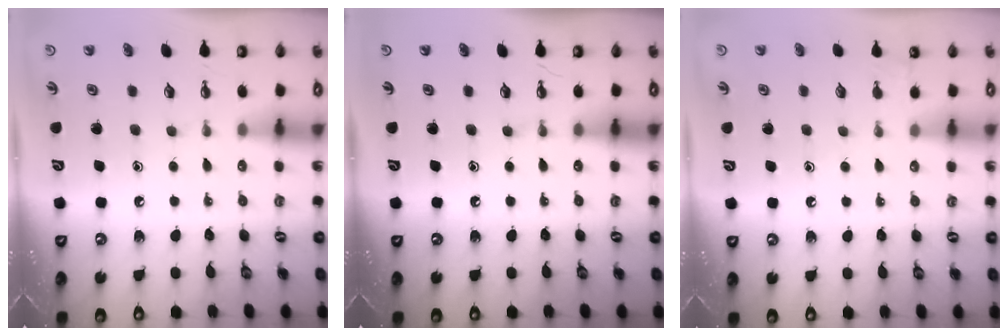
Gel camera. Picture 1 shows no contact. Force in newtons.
{"total": 0.0}
{"total": 2.9, "press": 2.9, "slide": 0.3}